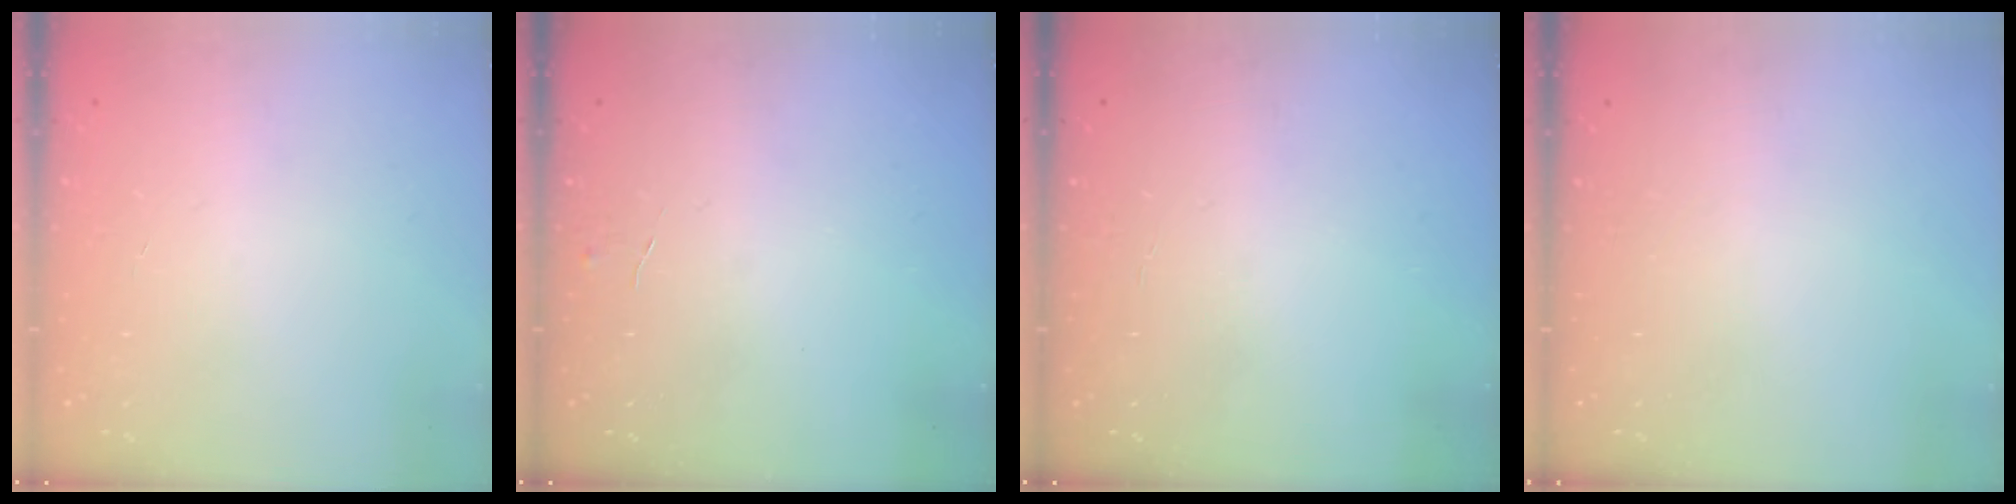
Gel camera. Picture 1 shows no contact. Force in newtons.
{"total": 3.9, "press": 3.9, "slide": 0.4}
{"total": 2.0, "press": 2.0, "slide": 0.2}
{"total": 0.0}